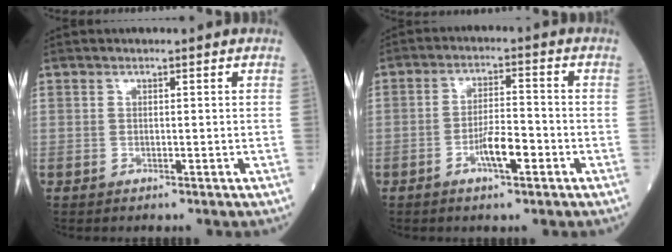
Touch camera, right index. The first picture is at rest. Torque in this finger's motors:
{"motor_torque": [0.05, -0.21, 0.07, 0.07]}